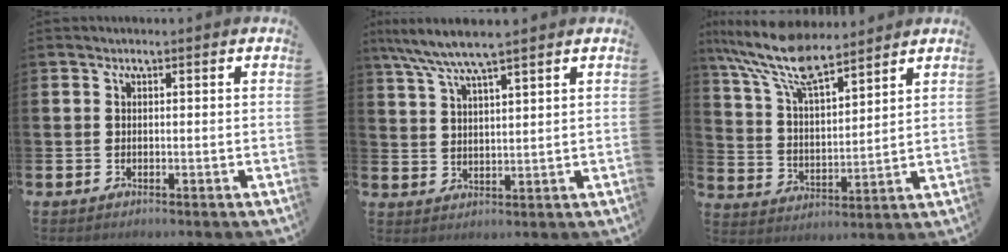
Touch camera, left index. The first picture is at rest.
{"total": 6.0, "force": [5.3, 0.2, 2.8], "torque": [-0.069, -0.020, 0.094]}
{"total": 10.5, "force": [8.9, 2.5, 4.9], "torque": [-0.132, -0.037, 0.161]}